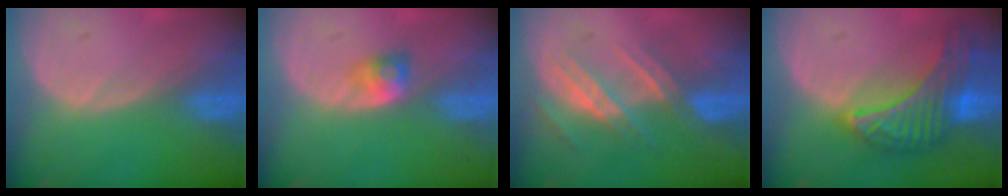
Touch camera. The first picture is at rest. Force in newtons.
{"total": 2.7, "press": 2.4, "slide": 1.1}
{"total": 7.2, "press": 6.6, "slide": 2.9}
{"total": 9.8, "press": 9.8, "slide": 0.6}